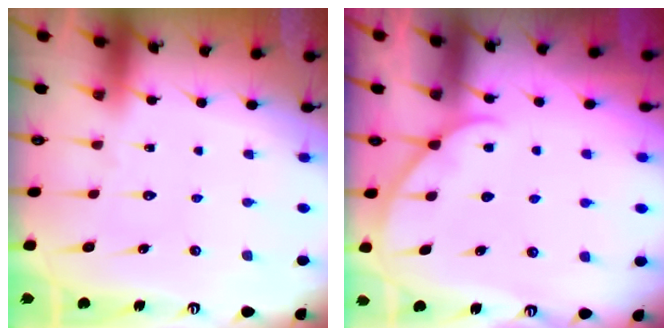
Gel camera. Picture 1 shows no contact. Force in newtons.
{"total": 3.6, "press": 3.6, "slide": 0.3}